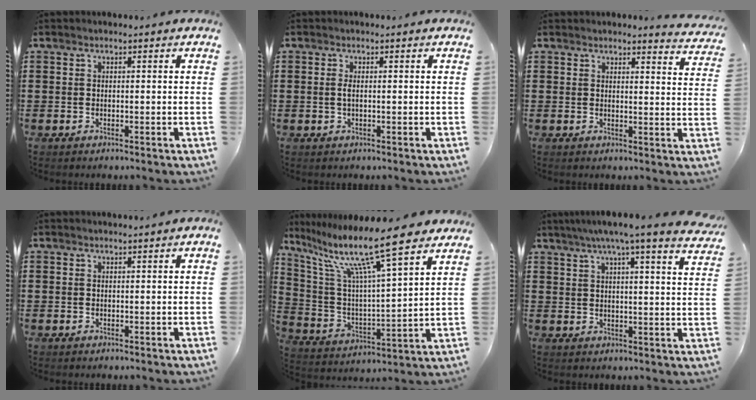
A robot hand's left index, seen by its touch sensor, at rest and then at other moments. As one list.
[{"total": 0.9, "force": [0.0, 0.2, 0.9], "torque": [-0.020, -0.001, -0.001]}, {"total": 2.6, "force": [2.5, 0.3, 0.3], "torque": [-0.008, -0.013, 0.045]}, {"total": 0.0}, {"total": 13.0, "force": [9.8, 0.8, 8.5], "torque": [-0.191, -0.054, 0.159]}, {"total": 6.0, "force": [4.8, -0.2, 3.6], "torque": [-0.076, -0.022, 0.078]}]